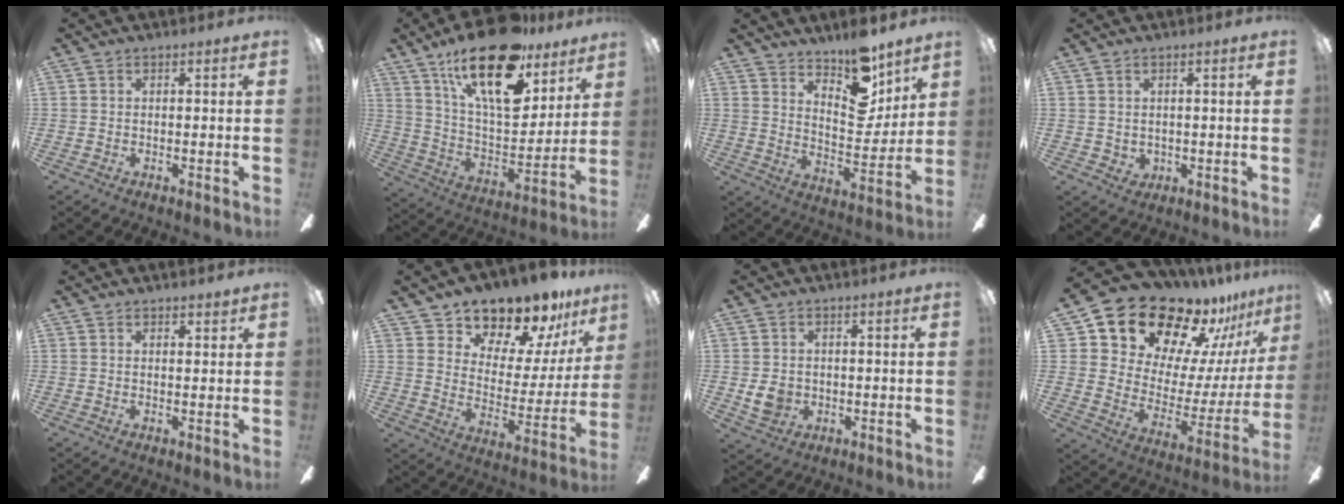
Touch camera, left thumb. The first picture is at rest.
{"total": 24.8, "force": [15.8, 10.4, 16.0], "torque": [-0.267, -0.090, 0.271]}
{"total": 13.4, "force": [10.5, 5.6, 6.2], "torque": [-0.074, -0.076, 0.186]}
{"total": 2.1, "force": [1.0, 1.7, 0.7], "torque": [-0.015, -0.001, 0.018]}
{"total": 1.7, "force": [1.6, 0.5, 0.4], "torque": [-0.001, -0.006, 0.028]}
{"total": 13.2, "force": [12.0, 5.1, 2.4], "torque": [-0.045, -0.114, 0.212]}
{"total": 5.2, "force": [0.1, 4.6, 2.5], "torque": [-0.046, 0.002, 0.002]}
{"total": 19.5, "force": [16.3, 9.4, 5.3], "torque": [-0.104, -0.129, 0.307]}